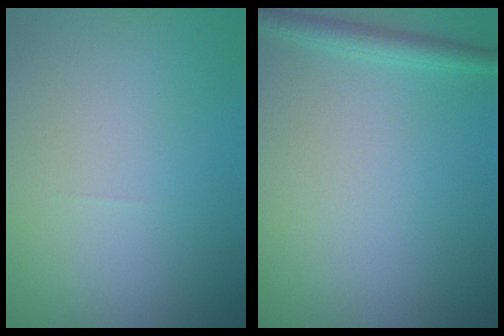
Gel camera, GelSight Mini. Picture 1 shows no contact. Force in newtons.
{"total": 1.8, "press": 1.8, "slide": 0.1}